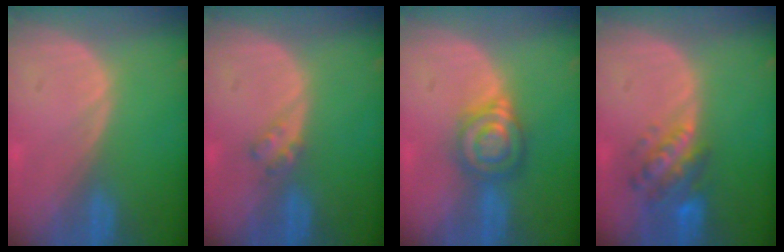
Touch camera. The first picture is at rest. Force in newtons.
{"total": 2.0, "press": 2.0, "slide": 0.2}
{"total": 6.1, "press": 6.0, "slide": 0.6}
{"total": 6.2, "press": 6.0, "slide": 1.5}